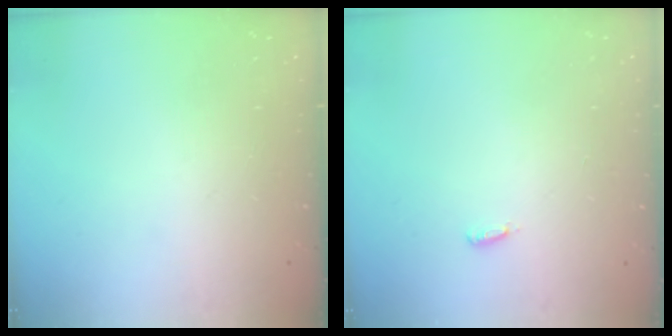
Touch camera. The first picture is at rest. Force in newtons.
{"total": 2.9, "press": 2.8, "slide": 0.9}